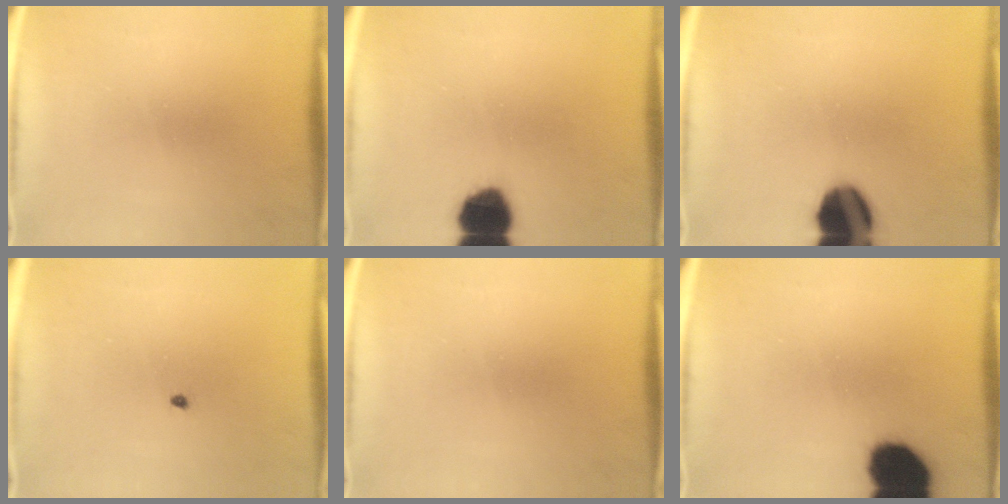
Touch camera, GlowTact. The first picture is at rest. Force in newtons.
{"total": 11.1}
{"total": 13.8}
{"total": 0.6}
{"total": 0.0}
{"total": 14.0}